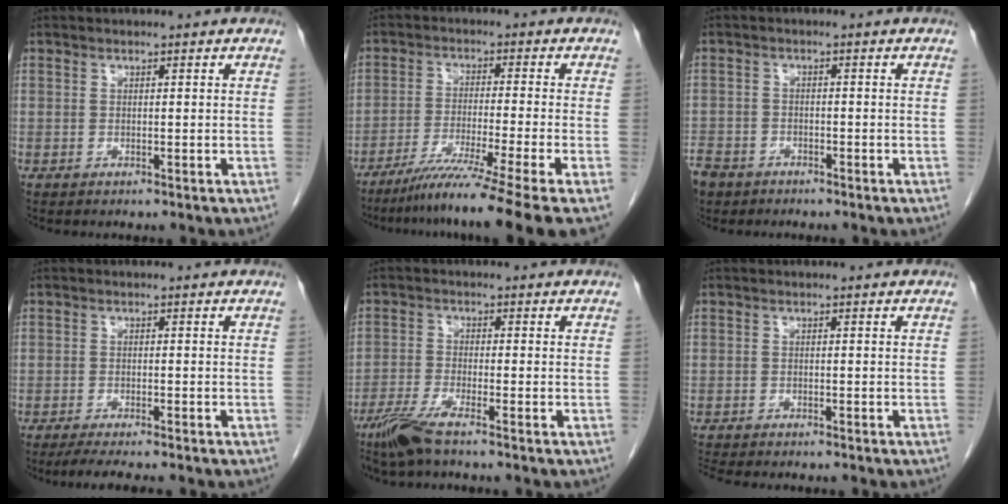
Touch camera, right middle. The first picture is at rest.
{"total": 13.2, "force": [-9.5, -2.5, 8.8], "torque": [-0.139, -0.050, -0.149]}
{"total": 8.3, "force": [-5.8, 5.4, 2.5], "torque": [-0.080, -0.005, -0.099]}
{"total": 5.6, "force": [-4.7, 0.3, 3.1], "torque": [-0.047, -0.014, -0.071]}
{"total": 5.2, "force": [-3.9, 0.1, 3.5], "torque": [-0.080, -0.016, -0.081]}
{"total": 6.8, "force": [-6.1, 1.0, 2.9], "torque": [-0.042, -0.010, -0.090]}